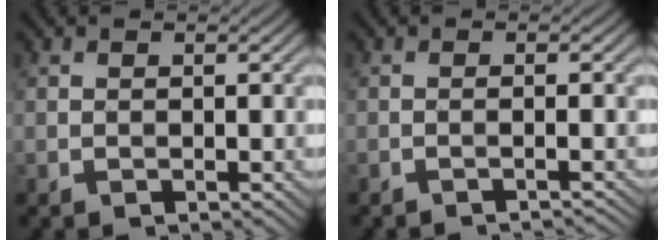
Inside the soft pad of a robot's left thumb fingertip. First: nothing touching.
{"total": 1.3, "force": [-0.7, 0.1, 1.0], "torque": [-0.008, 0.006, -0.024]}